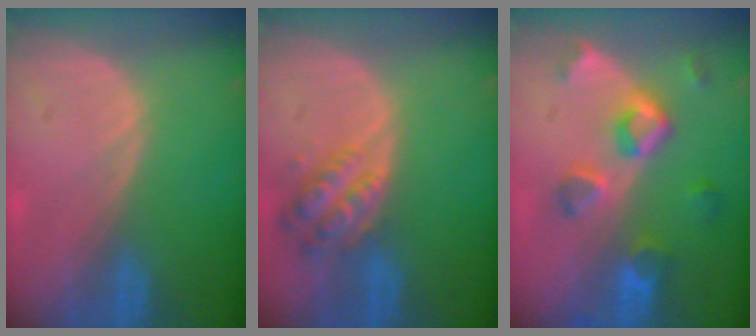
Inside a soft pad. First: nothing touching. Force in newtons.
{"total": 6.0, "press": 5.5, "slide": 2.3}
{"total": 7.7, "press": 7.0, "slide": 3.3}